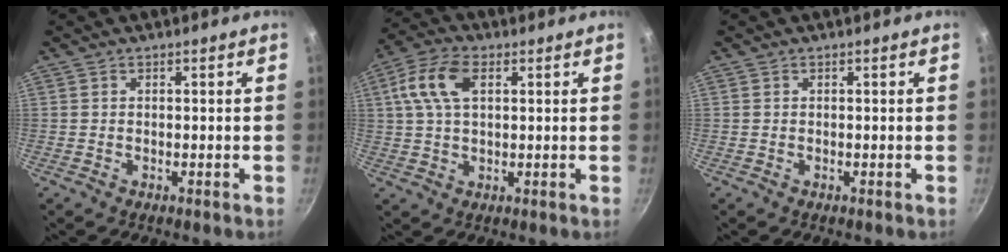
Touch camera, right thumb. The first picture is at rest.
{"total": 9.1, "force": [2.6, 5.1, 7.0], "torque": [-0.140, 0.015, 0.042]}
{"total": 0.0}